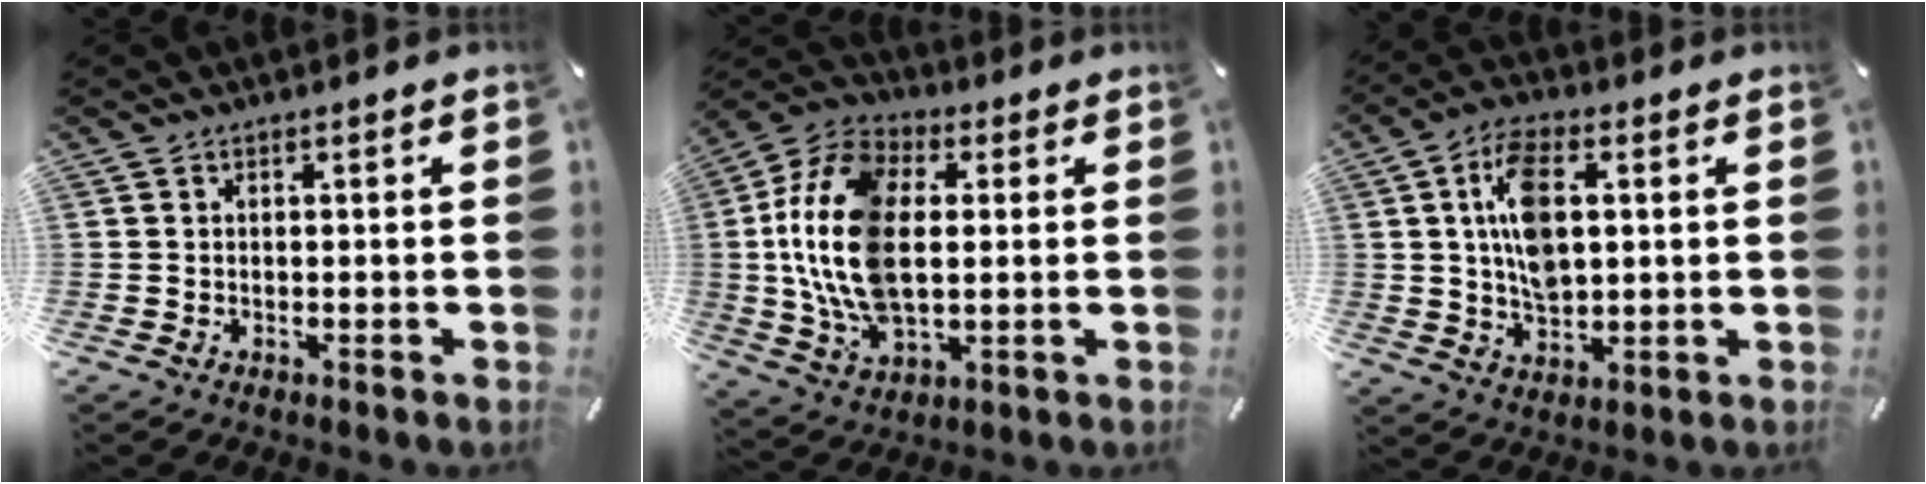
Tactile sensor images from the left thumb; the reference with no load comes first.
{"total": 17.7, "force": [0.8, 11.0, 13.8], "torque": [-0.335, -0.006, 0.009]}
{"total": 11.1, "force": [2.2, 6.5, 8.7], "torque": [-0.164, 0.002, 0.035]}